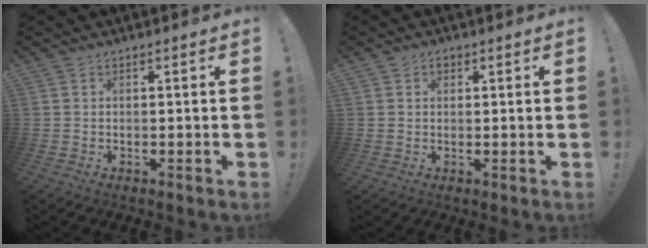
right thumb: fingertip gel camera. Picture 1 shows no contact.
{"total": 1.7, "force": [0.5, 1.5, 0.7], "torque": [-0.002, 0.001, 0.007]}